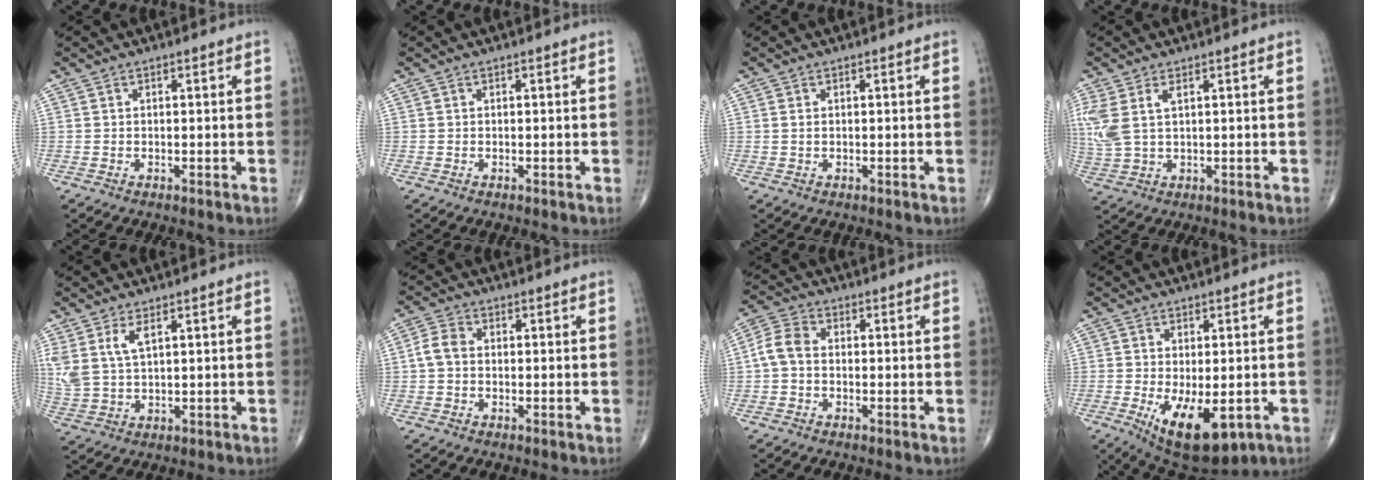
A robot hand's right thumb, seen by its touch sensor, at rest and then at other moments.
{"total": 0.0}
{"total": 0.6, "force": [0.1, 0.3, 0.5], "torque": [-0.013, 0.006, 0.005]}
{"total": 7.4, "force": [2.4, 3.6, 6.0], "torque": [-0.164, 0.006, 0.059]}
{"total": 6.0, "force": [2.8, 2.5, 4.7], "torque": [-0.111, -0.007, 0.066]}
{"total": 3.7, "force": [-0.1, 2.7, 2.6], "torque": [-0.051, 0.012, -0.010]}
{"total": 5.1, "force": [-0.4, 3.6, 3.6], "torque": [-0.071, 0.014, -0.019]}
{"total": 12.6, "force": [-4.3, 5.9, 10.2], "torque": [-0.154, -0.015, -0.048]}